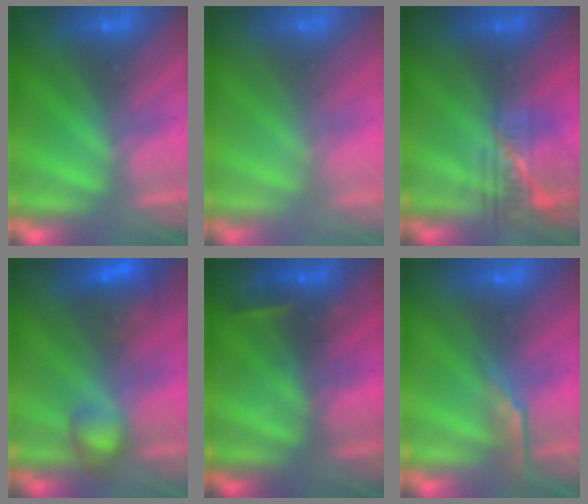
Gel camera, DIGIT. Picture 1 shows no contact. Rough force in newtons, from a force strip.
{"total": 2.4}
{"total": 2.3}
{"total": 5.9}
{"total": 2.4}
{"total": 2.7}